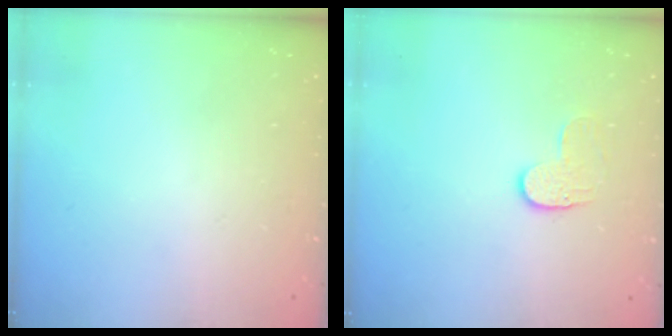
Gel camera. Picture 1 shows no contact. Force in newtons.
{"total": 4.1, "press": 4.1, "slide": 0.3}